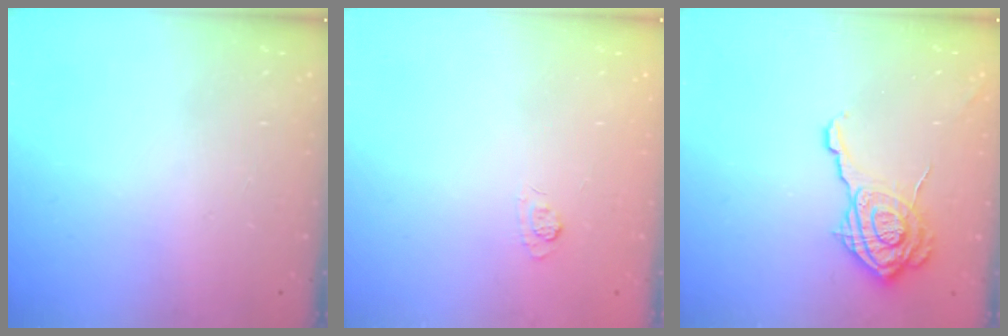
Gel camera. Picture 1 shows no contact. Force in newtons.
{"total": 2.2, "press": 1.8, "slide": 1.3}
{"total": 16.6, "press": 16.6, "slide": 0.7}